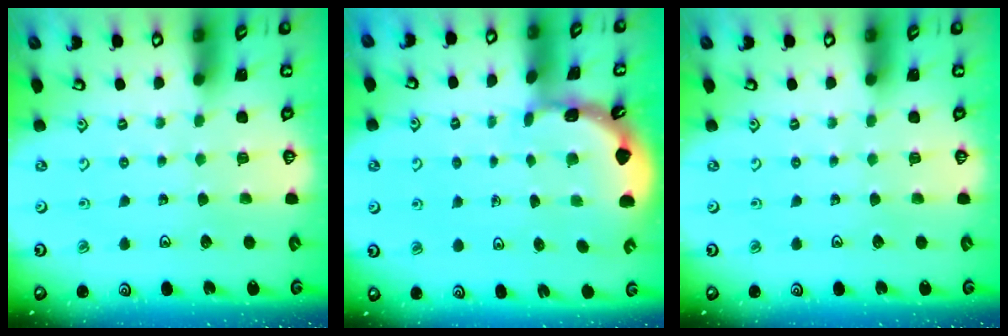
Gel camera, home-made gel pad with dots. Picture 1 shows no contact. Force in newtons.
{"total": 1.6, "press": 1.6, "slide": 0.1}
{"total": 0.0}